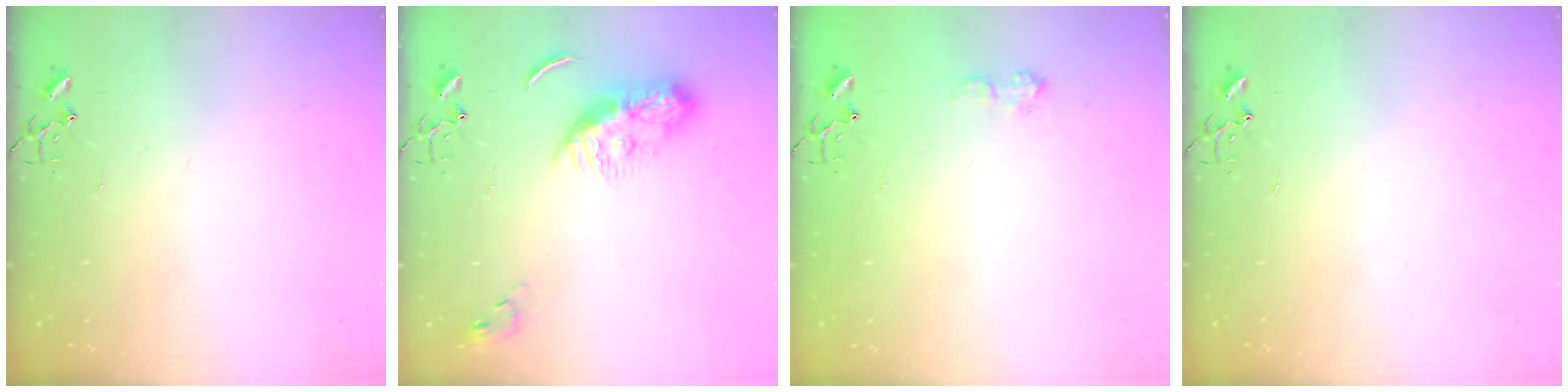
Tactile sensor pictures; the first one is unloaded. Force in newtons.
{"total": 10.6, "press": 10.6, "slide": 0.1}
{"total": 6.4, "press": 6.4, "slide": 0.8}
{"total": 0.0}